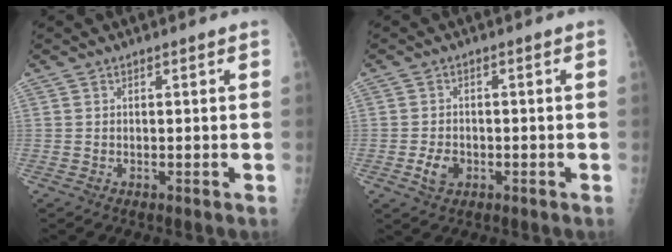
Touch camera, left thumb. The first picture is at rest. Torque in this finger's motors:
{"motor_torque": [-0.56, 0.57, 0.16, -0.02, 0.03]}